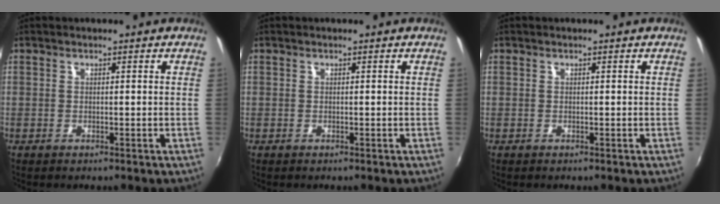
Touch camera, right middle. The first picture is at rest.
{"total": 0.0}
{"total": 0.0}